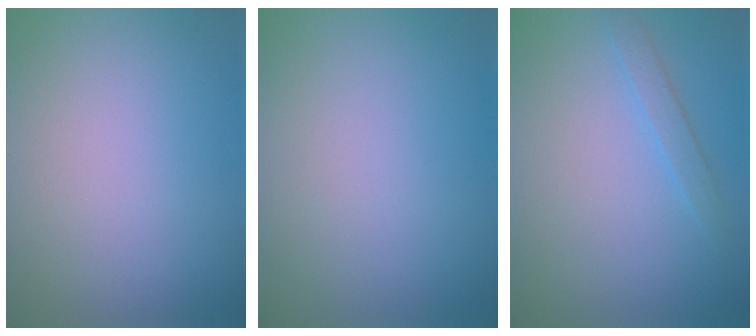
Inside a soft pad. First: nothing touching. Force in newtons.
{"total": 0.0}
{"total": 1.4, "press": 1.4, "slide": 0.0}